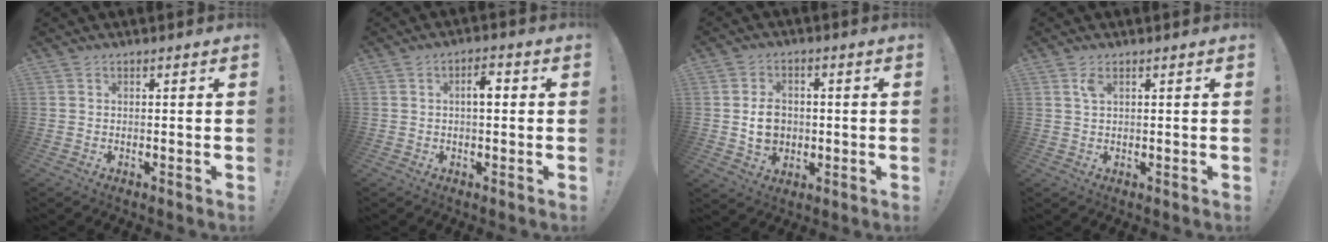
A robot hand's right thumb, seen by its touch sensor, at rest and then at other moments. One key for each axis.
{"total": 4.0, "fx": 0.3, "fy": 1.6, "fz": 3.7, "tx": -0.052, "ty": 0.005, "tz": -0.003}
{"total": 7.9, "fx": -0.2, "fy": 6.6, "fz": 4.4, "tx": -0.063, "ty": 0.001, "tz": -0.004}
{"total": 2.4, "fx": 1.1, "fy": 0.8, "fz": 1.9, "tx": -0.026, "ty": -0.004, "tz": 0.016}